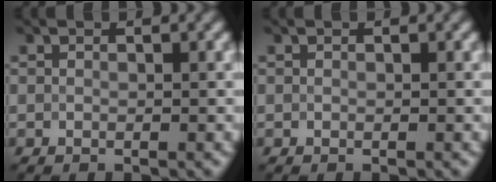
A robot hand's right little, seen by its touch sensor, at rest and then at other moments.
{"total": 0.0}